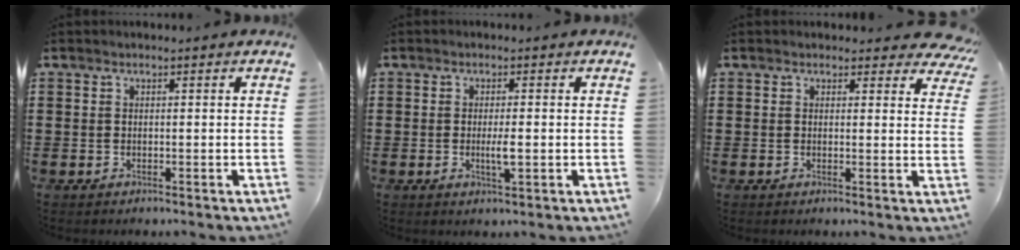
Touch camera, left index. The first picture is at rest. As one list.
[{"total": 2.8, "force": [-0.2, 0.5, 2.7], "torque": [-0.057, -0.006, -0.006]}, {"total": 2.7, "force": [2.2, 1.0, 1.0], "torque": [-0.012, -0.008, 0.038]}]